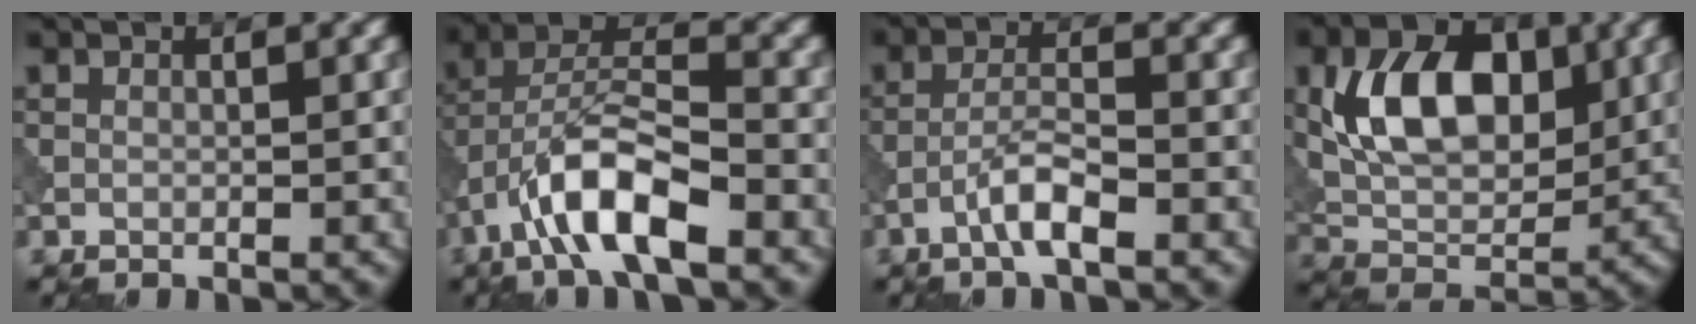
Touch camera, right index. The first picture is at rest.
{"total": 8.7, "force": [-4.6, 2.9, 6.8], "torque": [-0.121, 0.015, -0.089]}
{"total": 3.6, "force": [-2.1, 0.6, 2.9], "torque": [-0.056, 0.011, -0.046]}
{"total": 9.1, "force": [1.8, 5.8, 6.8], "torque": [-0.118, 0.000, 0.031]}